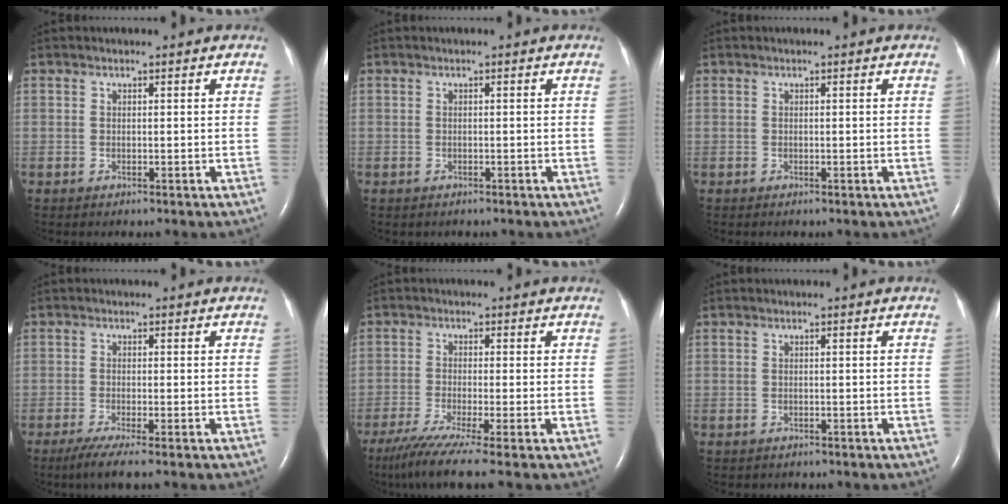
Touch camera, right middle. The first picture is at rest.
{"total": 0.7, "force": [-0.5, 0.4, 0.1], "torque": [-0.007, 0.002, -0.006]}
{"total": 0.0}
{"total": 4.0, "force": [-2.7, -0.1, 2.9], "torque": [-0.057, -0.014, -0.053]}
{"total": 8.4, "force": [-6.3, -1.1, 5.4], "torque": [-0.085, -0.030, -0.105]}
{"total": 0.7, "force": [-0.5, 0.4, 0.0], "torque": [-0.007, 0.003, -0.005]}